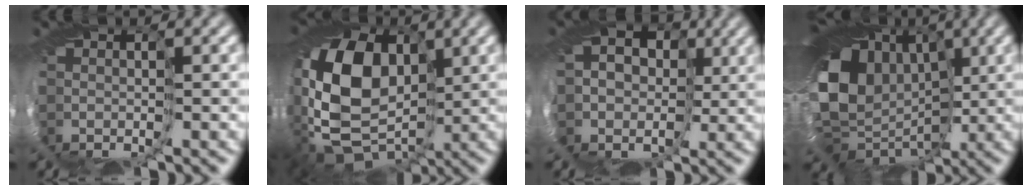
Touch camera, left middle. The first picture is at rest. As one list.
[{"total": 14.6, "force": [0.7, 10.5, 10.1], "torque": [-0.208, 0.005, 0.020]}, {"total": 9.9, "force": [2.6, 8.7, 4.1], "torque": [-0.087, 0.032, 0.018]}, {"total": 14.3, "force": [1.4, 12.0, 7.6], "torque": [-0.146, 0.007, 0.027]}]